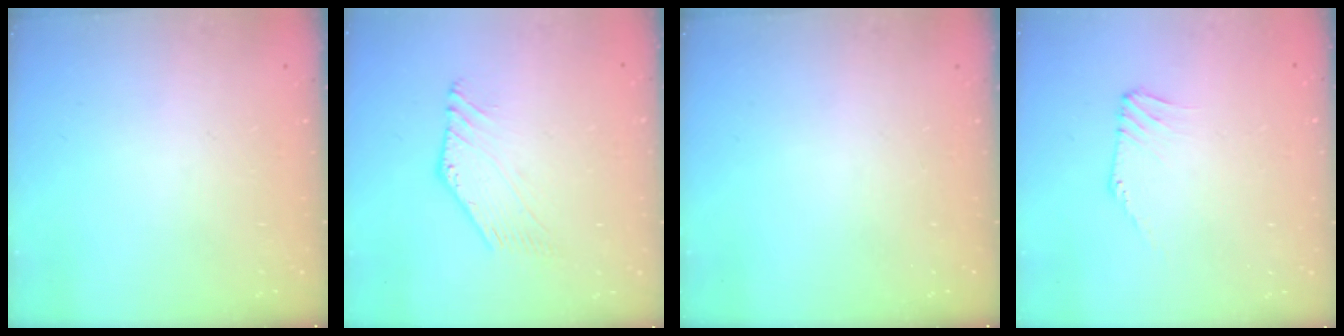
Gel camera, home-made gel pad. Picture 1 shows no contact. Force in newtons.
{"total": 0.0}
{"total": 0.0}
{"total": 1.3, "press": 1.2, "slide": 0.2}